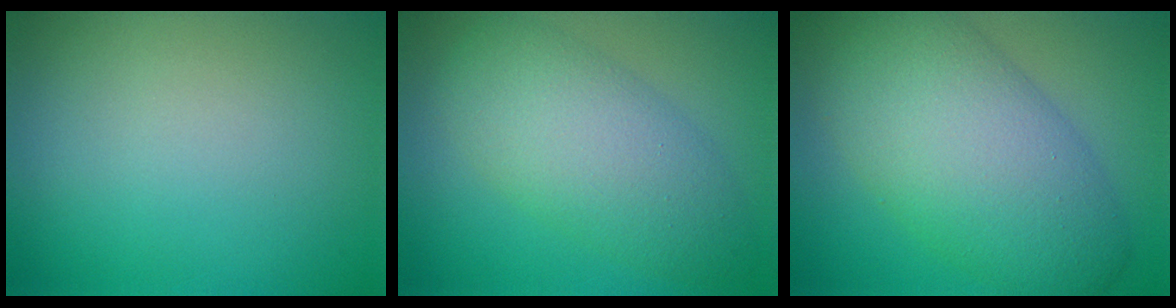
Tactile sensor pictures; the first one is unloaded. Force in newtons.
{"total": 6.4, "press": 6.4, "slide": 0.2}
{"total": 10.4, "press": 10.4, "slide": 0.5}